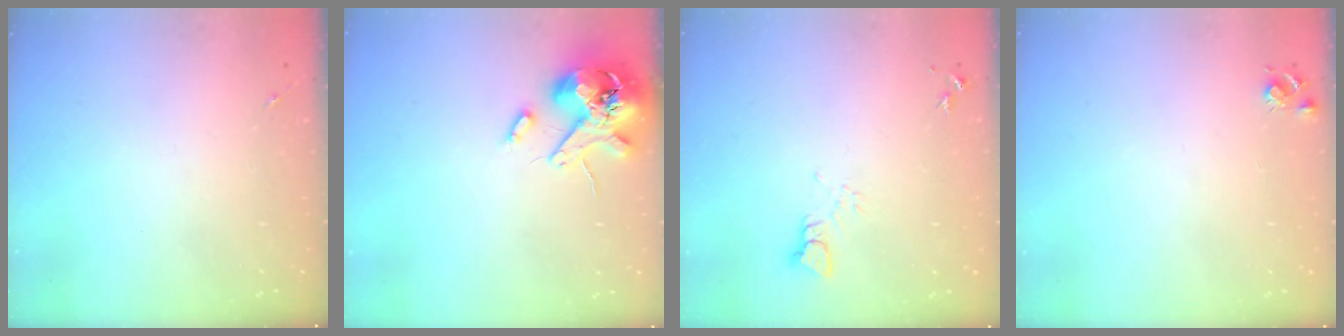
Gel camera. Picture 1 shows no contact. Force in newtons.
{"total": 12.5, "press": 12.3, "slide": 2.1}
{"total": 3.4, "press": 3.4, "slide": 0.1}
{"total": 5.3, "press": 5.3, "slide": 0.6}